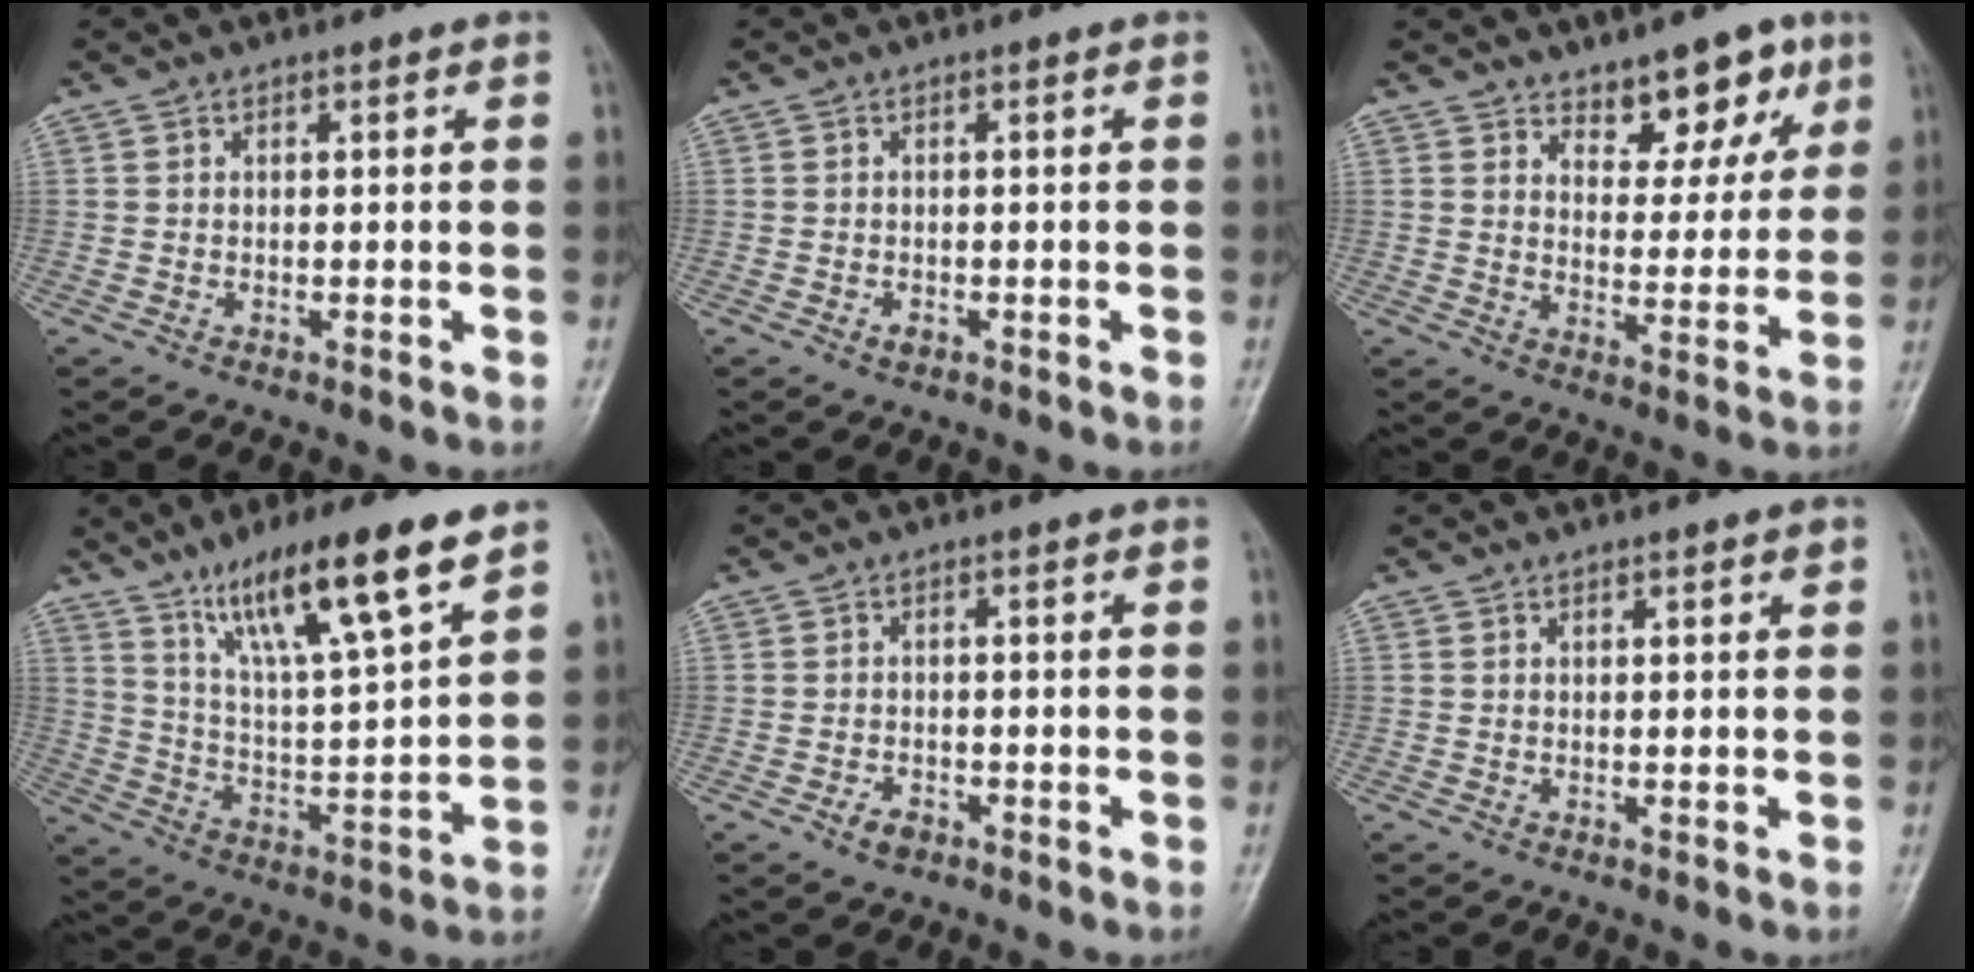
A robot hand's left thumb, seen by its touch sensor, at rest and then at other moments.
{"total": 1.1, "force": [-0.5, 0.7, 0.6], "torque": [-0.008, 0.000, -0.007]}
{"total": 8.8, "force": [5.9, 4.5, 4.6], "torque": [-0.021, -0.037, 0.087]}
{"total": 16.8, "force": [10.6, 2.5, 12.8], "torque": [-0.214, -0.046, 0.193]}
{"total": 2.3, "force": [-1.3, 1.5, 1.3], "torque": [-0.020, 0.005, -0.020]}
{"total": 0.9, "force": [0.6, 0.2, 0.7], "torque": [-0.010, -0.001, 0.008]}